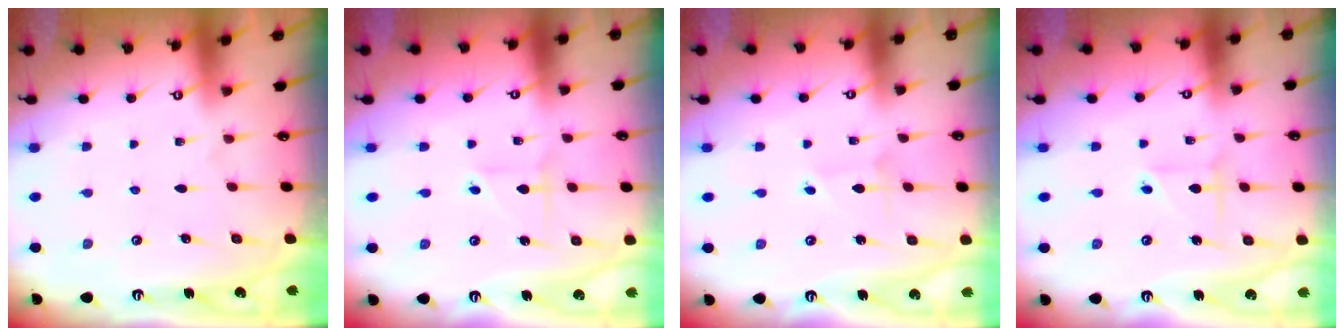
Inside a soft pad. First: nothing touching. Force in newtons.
{"total": 1.8, "press": 1.8, "slide": 0.2}
{"total": 1.2, "press": 1.2, "slide": 0.1}
{"total": 2.7, "press": 2.7, "slide": 0.3}